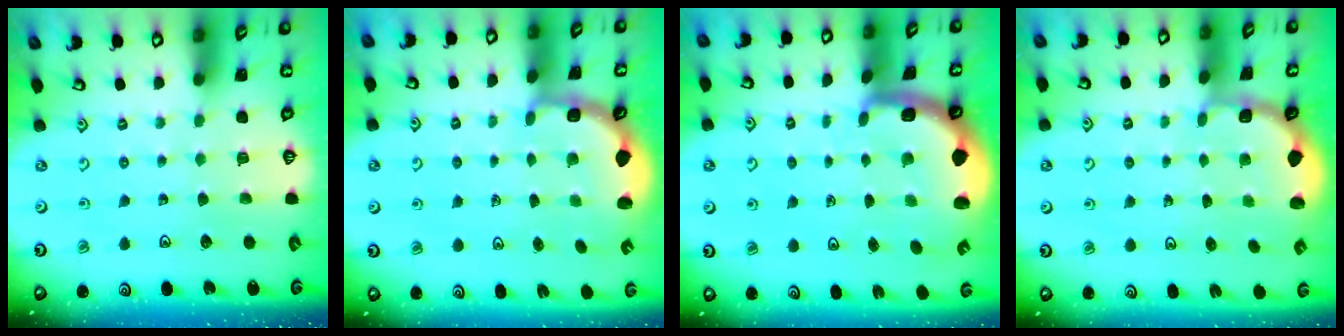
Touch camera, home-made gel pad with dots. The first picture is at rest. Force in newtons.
{"total": 3.0, "press": 2.0, "slide": 2.2}
{"total": 3.2, "press": 3.0, "slide": 1.1}
{"total": 1.9, "press": 1.8, "slide": 0.7}